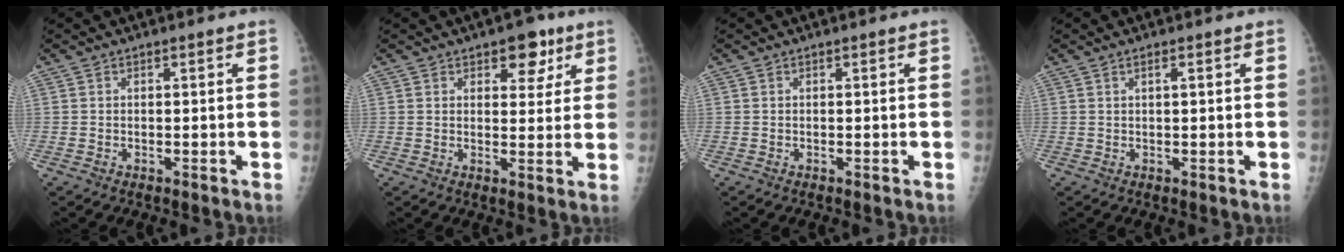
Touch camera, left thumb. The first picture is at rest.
{"total": 6.5, "force": [3.6, 3.8, 3.8], "torque": [-0.014, -0.014, 0.044]}
{"total": 0.0}
{"total": 1.0, "force": [0.4, 0.2, 0.9], "torque": [-0.020, 0.005, 0.007]}